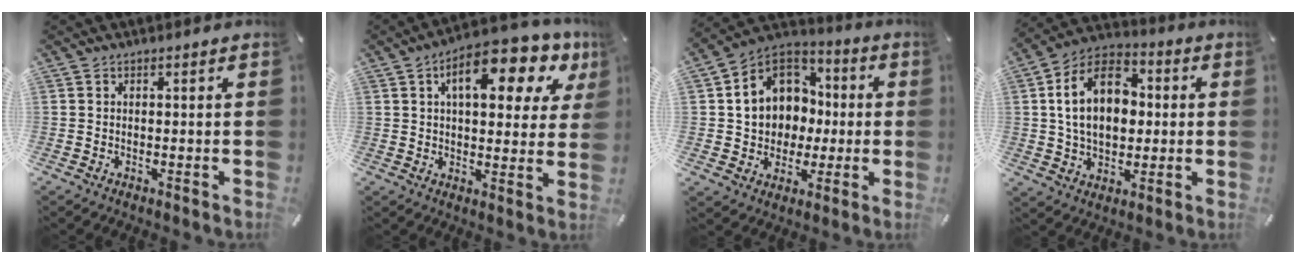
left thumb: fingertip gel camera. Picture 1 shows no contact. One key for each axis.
{"total": 14.5, "fx": 7.0, "fy": 6.5, "fz": 10.8, "tx": -0.153, "ty": -0.026, "tz": 0.108}
{"total": 13.0, "fx": 0.5, "fy": 12.0, "fz": 4.9, "tx": -0.109, "ty": 0.001, "tz": 0.015}
{"total": 15.7, "fx": 1.9, "fy": 11.2, "fz": 10.8, "tx": -0.201, "ty": 0.013, "tz": 0.031}